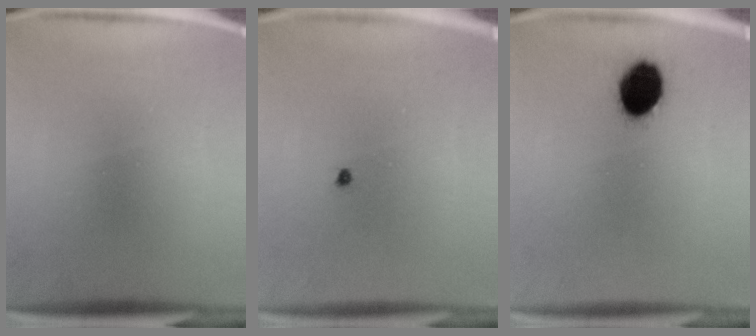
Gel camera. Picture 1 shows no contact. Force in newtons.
{"total": 0.6}
{"total": 9.6}